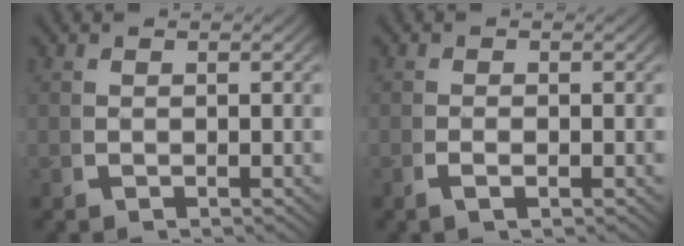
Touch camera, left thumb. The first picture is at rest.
{"total": 0.9, "force": [-0.4, 0.2, 0.8], "torque": [-0.022, 0.000, -0.009]}